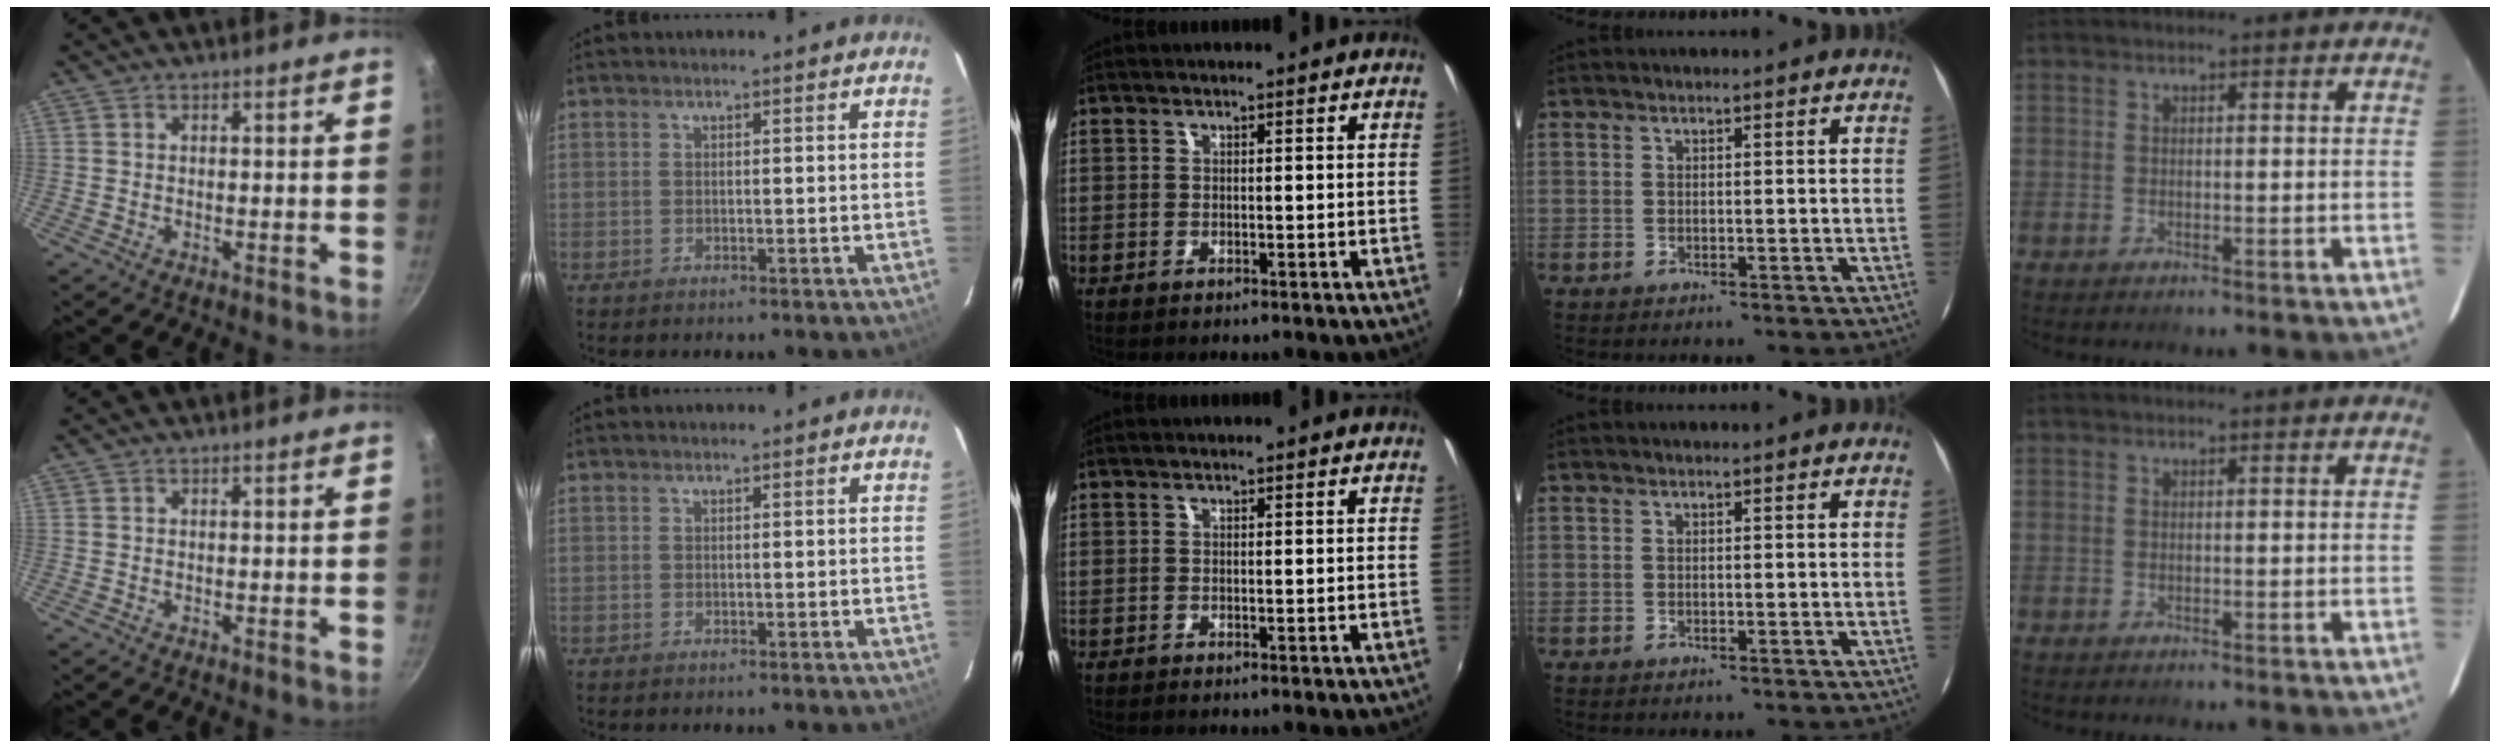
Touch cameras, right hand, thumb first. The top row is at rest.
{}